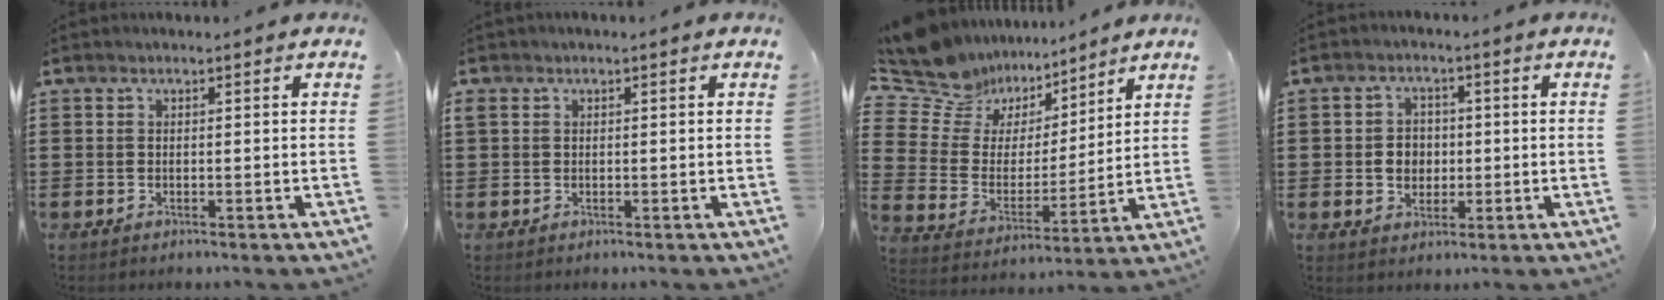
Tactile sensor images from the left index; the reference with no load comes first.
{"total": 0.8, "force": [0.1, 0.6, 0.6], "torque": [-0.013, 0.006, 0.001]}
{"total": 9.7, "force": [8.7, 4.4, 0.7], "torque": [-0.080, -0.064, 0.163]}
{"total": 3.8, "force": [-0.3, 3.4, 1.8], "torque": [-0.038, 0.005, -0.012]}